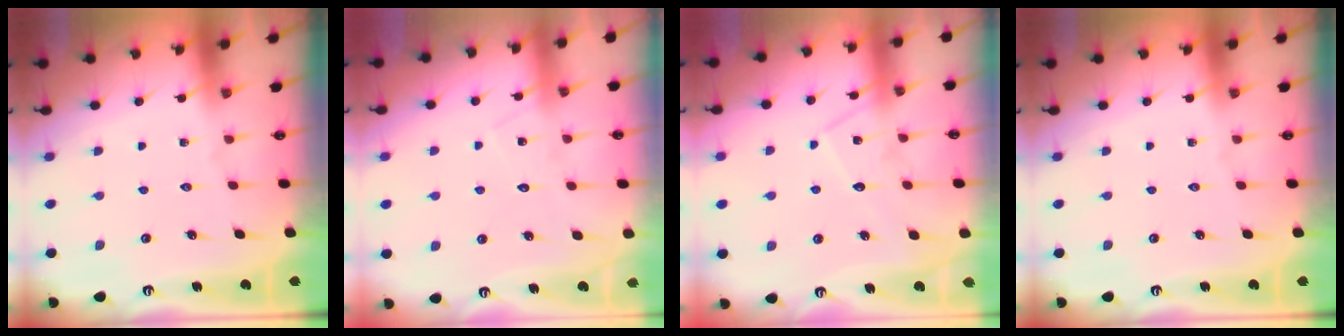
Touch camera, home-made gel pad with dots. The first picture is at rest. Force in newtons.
{"total": 7.1, "press": 7.1, "slide": 0.5}
{"total": 9.5, "press": 9.5, "slide": 0.6}
{"total": 0.0}